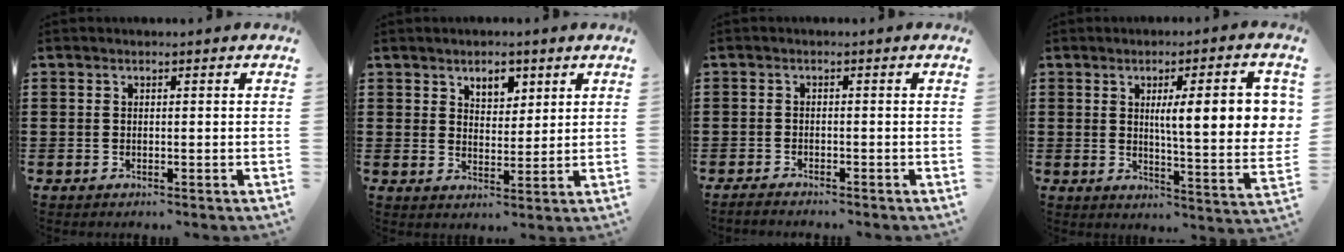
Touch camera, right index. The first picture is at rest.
{"total": 3.9, "force": [2.7, 2.3, 1.7], "torque": [-0.025, 0.004, 0.047]}
{"total": 1.4, "force": [-1.4, 0.1, 0.0], "torque": [-0.004, 0.004, -0.029]}
{"total": 10.6, "force": [2.5, 1.7, 10.1], "torque": [-0.164, 0.000, 0.034]}